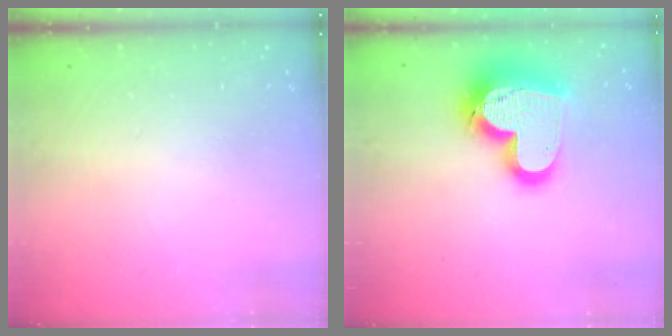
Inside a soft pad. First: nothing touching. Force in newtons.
{"total": 19.6, "press": 19.5, "slide": 1.6}